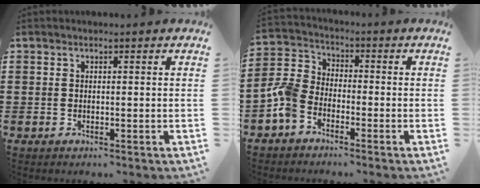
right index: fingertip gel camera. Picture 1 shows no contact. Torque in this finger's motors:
{"motor_torque": [1.12, -1.02, 0.52, 0.14]}